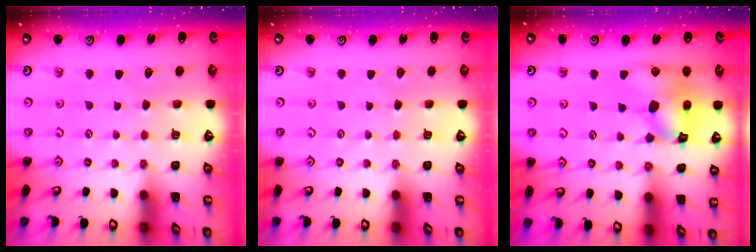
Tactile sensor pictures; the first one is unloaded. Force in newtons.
{"total": 0.0}
{"total": 15.4, "press": 15.2, "slide": 2.1}